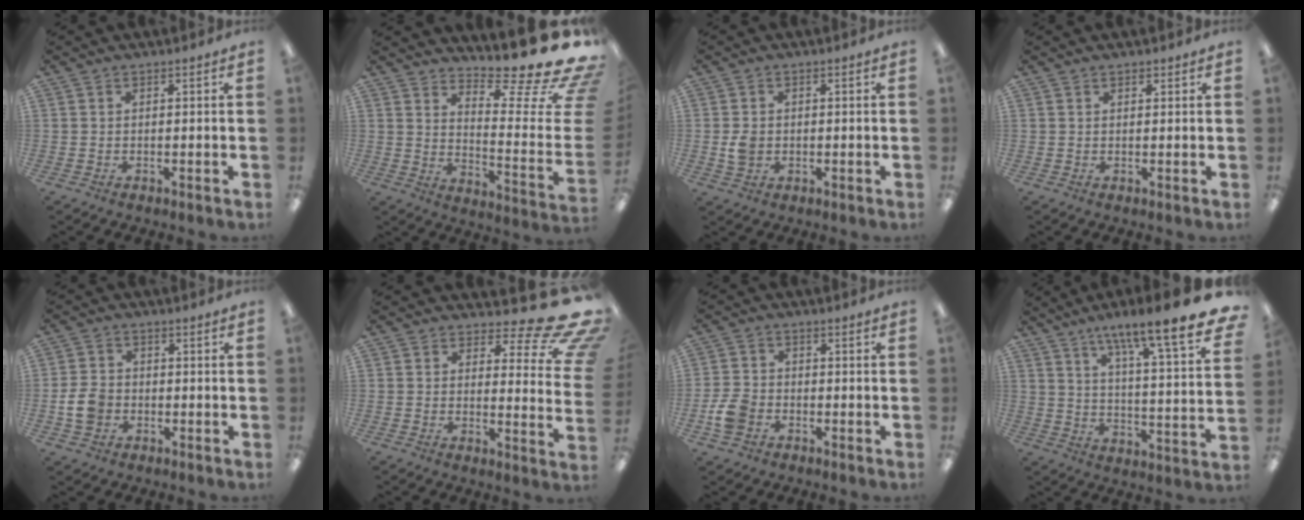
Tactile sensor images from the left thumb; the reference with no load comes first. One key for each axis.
{"total": 17.7, "fx": 14.3, "fy": 2.2, "fz": 10.2, "tx": -0.121, "ty": -0.135, "tz": 0.221}
{"total": 3.6, "fx": -0.2, "fy": 2.9, "fz": 2.0, "tx": -0.020, "ty": 0.001, "tz": -0.006}
{"total": 1.0, "fx": 0.9, "fy": 0.5, "fz": 0.2, "tx": 0.004, "ty": -0.003, "tz": 0.015}
{"total": 6.3, "fx": -1.3, "fy": 5.0, "fz": 3.5, "tx": -0.065, "ty": 0.009, "tz": -0.024}
{"total": 12.3, "fx": 7.8, "fy": 4.2, "fz": 8.5, "tx": -0.106, "ty": -0.065, "tz": 0.133}
{"total": 6.4, "fx": -2.3, "fy": 4.9, "fz": 3.4, "tx": -0.073, "ty": 0.015, "tz": -0.042}
{"total": 15.3, "fx": 11.2, "fy": 1.5, "fz": 10.3, "tx": -0.159, "ty": -0.085, "tz": 0.172}